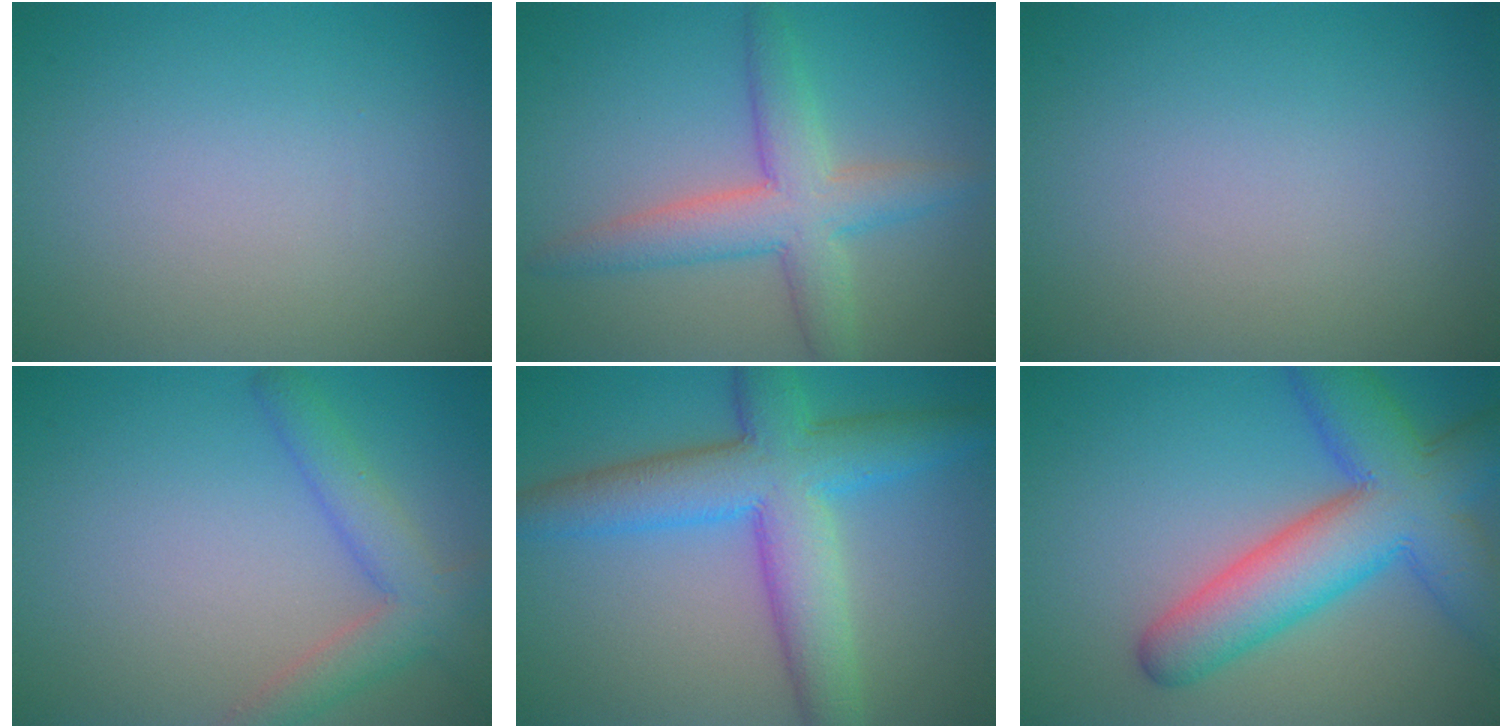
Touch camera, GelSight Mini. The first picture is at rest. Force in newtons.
{"total": 5.4, "press": 5.4, "slide": 0.3}
{"total": 0.0}
{"total": 3.9, "press": 3.9, "slide": 0.3}
{"total": 8.6, "press": 8.6, "slide": 0.0}
{"total": 9.9, "press": 9.9, "slide": 0.4}